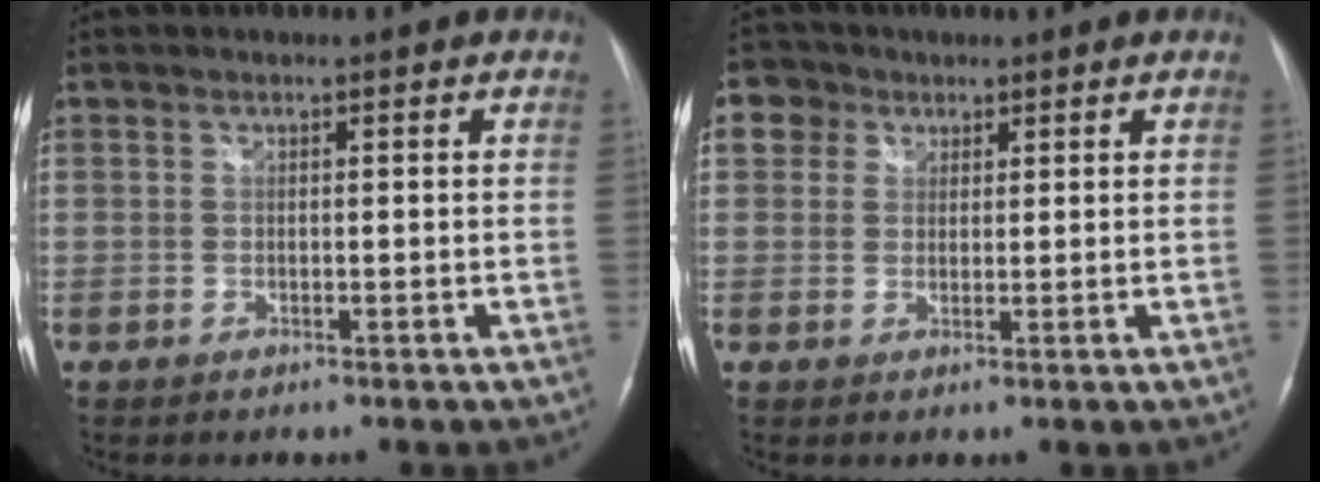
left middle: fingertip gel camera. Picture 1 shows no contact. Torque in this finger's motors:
{"motor_torque": [0.30, -0.24, -0.04, -0.01]}